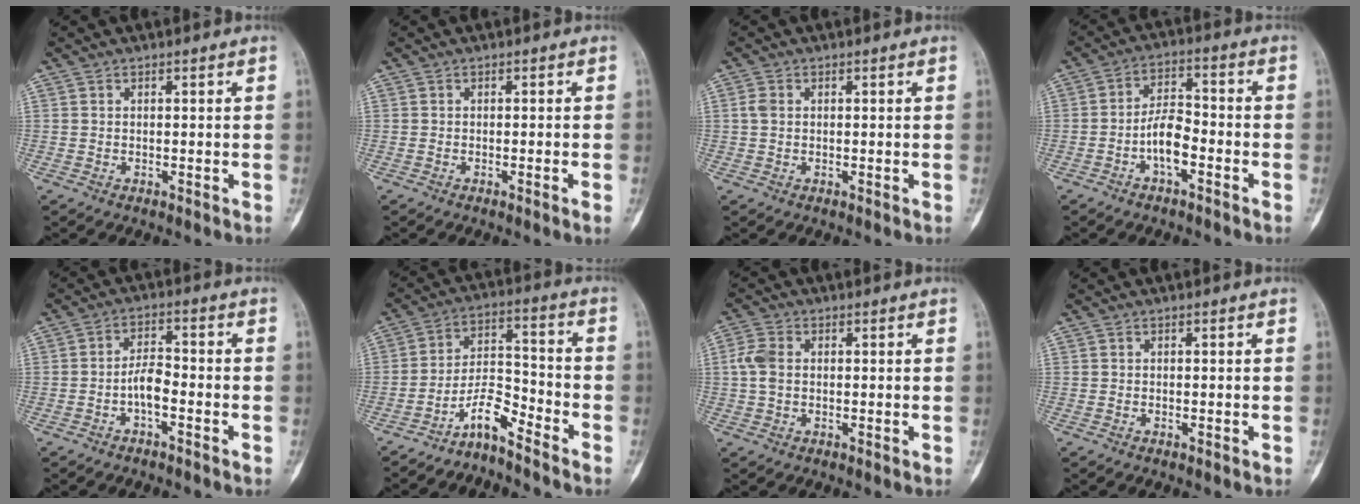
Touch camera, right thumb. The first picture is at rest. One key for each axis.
{"total": 1.4, "fx": -0.5, "fy": -0.1, "fz": 1.2, "tx": -0.022, "ty": 0.000, "tz": -0.007}
{"total": 1.7, "fx": 0.2, "fy": 1.3, "fz": 1.1, "tx": -0.027, "ty": 0.003, "tz": 0.002}
{"total": 6.9, "fx": -2.8, "fy": 3.1, "fz": 5.6, "tx": -0.093, "ty": 0.033, "tz": -0.054}
{"total": 4.5, "fx": -1.9, "fy": 1.8, "fz": 3.7, "tx": -0.062, "ty": 0.026, "tz": -0.038}
{"total": 7.3, "fx": -6.0, "fy": 1.5, "fz": 3.9, "tx": -0.070, "ty": 0.075, "tz": -0.116}
{"total": 4.2, "fx": 0.2, "fy": 2.8, "fz": 3.0, "tx": -0.078, "ty": 0.009, "tz": -0.003}
{"total": 0.0}